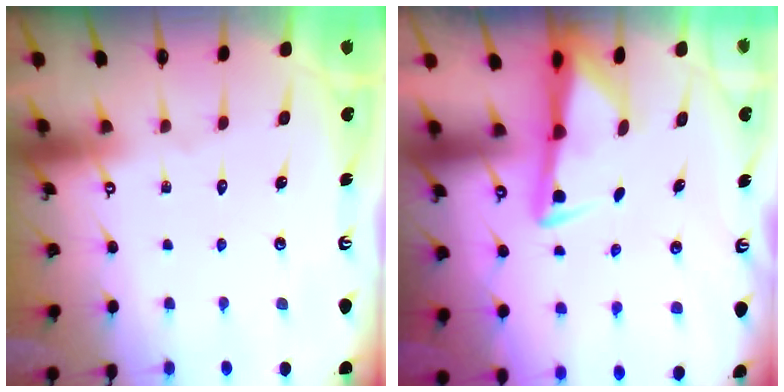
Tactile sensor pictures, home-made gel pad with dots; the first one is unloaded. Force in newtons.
{"total": 3.0, "press": 3.0, "slide": 0.5}